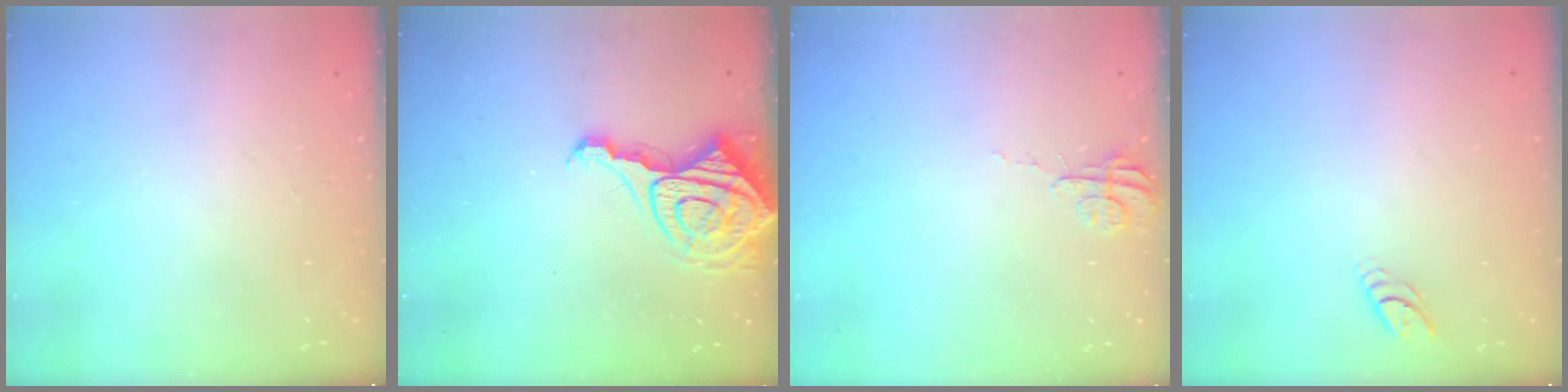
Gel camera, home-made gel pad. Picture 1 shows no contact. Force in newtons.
{"total": 11.5, "press": 11.5, "slide": 1.0}
{"total": 3.8, "press": 3.8, "slide": 0.3}
{"total": 3.7, "press": 3.7, "slide": 0.5}